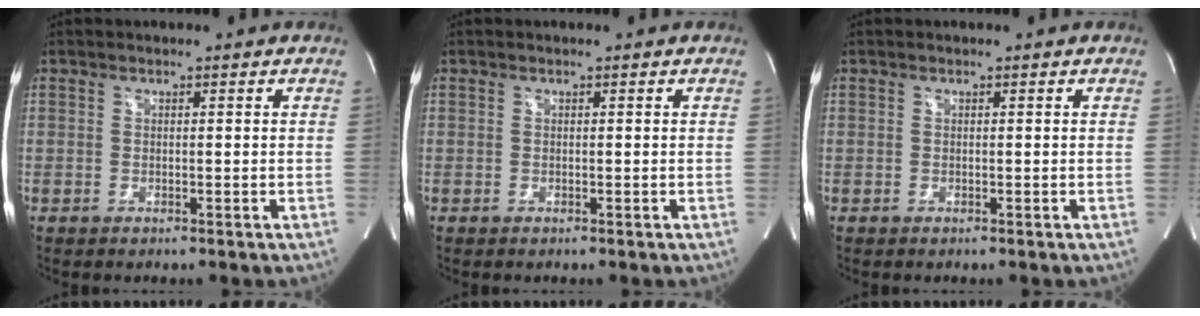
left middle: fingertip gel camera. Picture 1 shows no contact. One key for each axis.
{"total": 0.0}
{"total": 0.0}